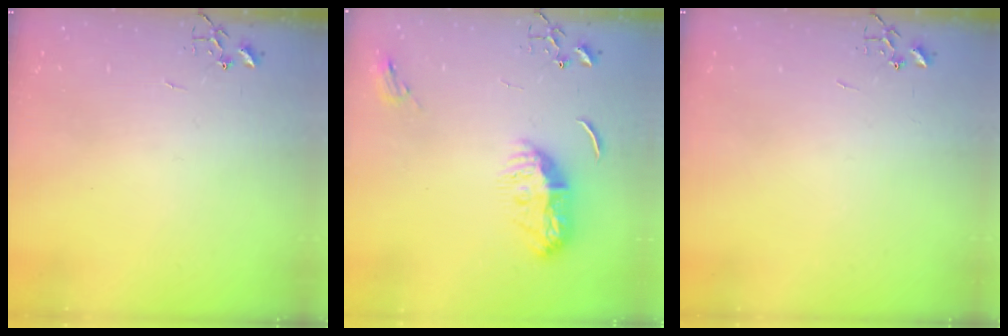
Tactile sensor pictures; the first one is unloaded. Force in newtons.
{"total": 11.6, "press": 11.6, "slide": 0.3}
{"total": 0.0}